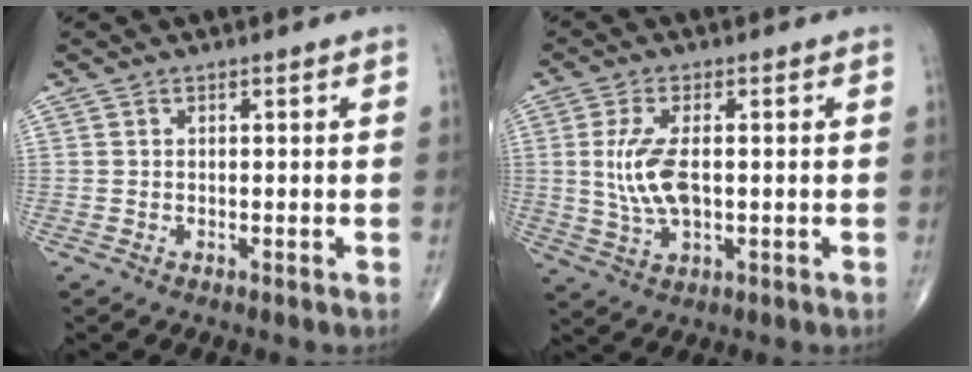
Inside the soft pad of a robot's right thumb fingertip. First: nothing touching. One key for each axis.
{"total": 8.2, "fx": 0.3, "fy": 3.8, "fz": 7.3, "tx": -0.158, "ty": -0.006, "tz": 0.007}